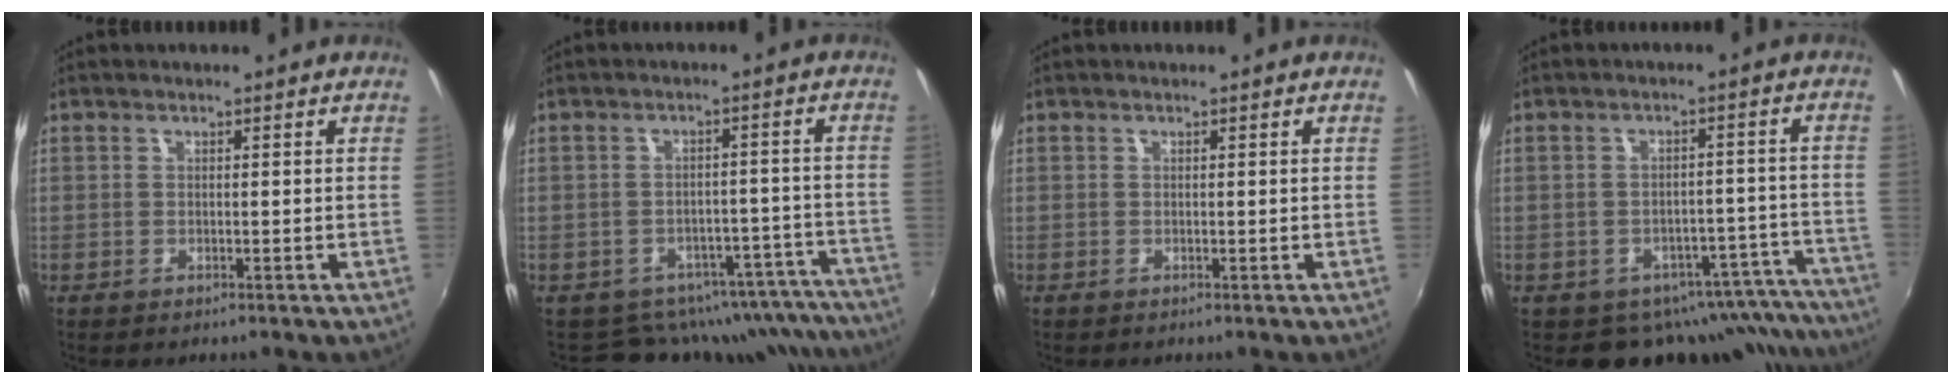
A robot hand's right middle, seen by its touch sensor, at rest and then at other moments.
{"total": 15.2, "force": [-13.7, 6.3, 2.1], "torque": [-0.015, 0.044, -0.155]}
{"total": 0.0}
{"total": 15.4, "force": [-13.1, 7.4, 3.3], "torque": [-0.042, 0.040, -0.142]}